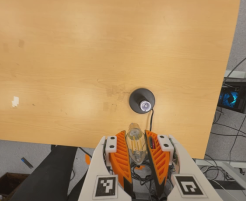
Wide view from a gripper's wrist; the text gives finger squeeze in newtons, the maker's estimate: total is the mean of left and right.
{"total": 12.5, "left": 12.8, "right": 12.2}